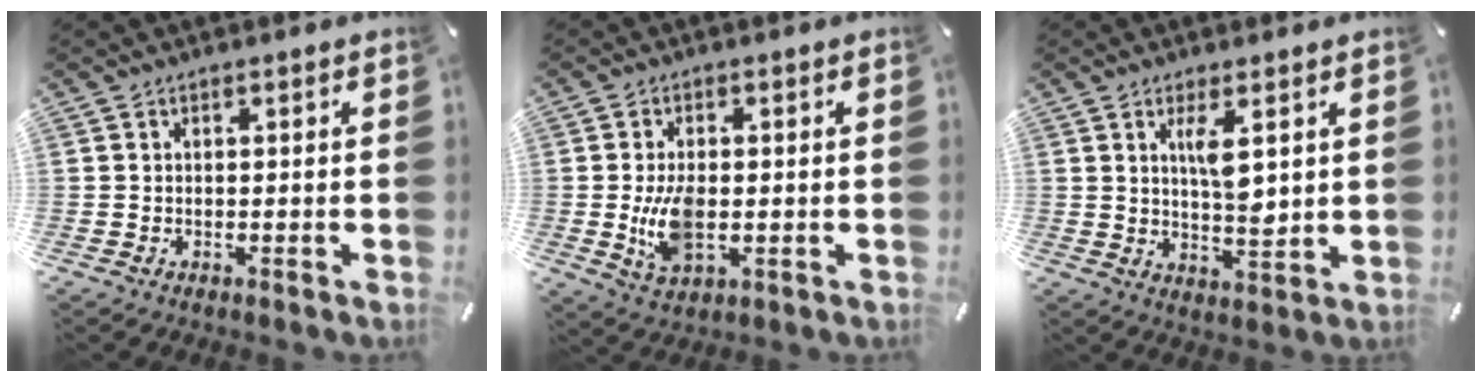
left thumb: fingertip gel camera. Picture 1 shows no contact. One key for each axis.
{"total": 8.4, "fx": -0.4, "fy": 4.8, "fz": 6.8, "tx": -0.143, "ty": -0.010, "tz": -0.012}
{"total": 7.4, "fx": 2.9, "fy": 2.2, "fz": 6.4, "tx": -0.114, "ty": -0.021, "tz": 0.043}